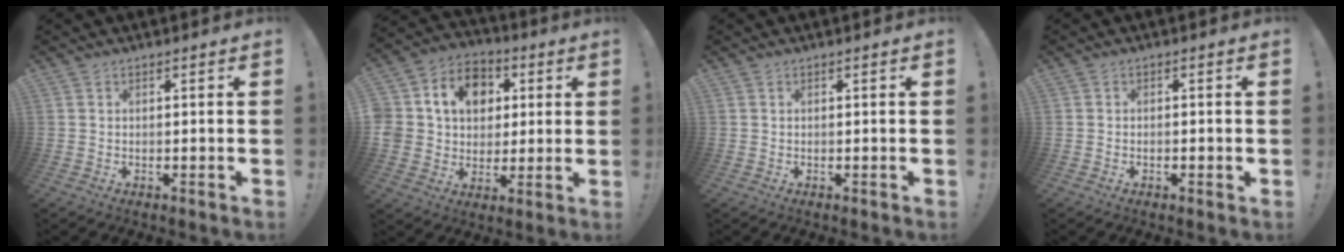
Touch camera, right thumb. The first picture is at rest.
{"total": 14.6, "force": [4.2, 12.1, 7.0], "torque": [-0.113, -0.003, 0.089]}
{"total": 0.0}
{"total": 0.9, "force": [-0.4, 0.5, 0.6], "torque": [-0.011, 0.003, -0.007]}